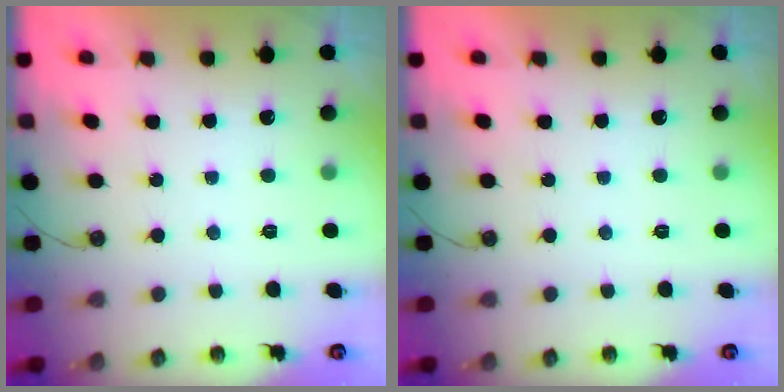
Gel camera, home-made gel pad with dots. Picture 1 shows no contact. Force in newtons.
{"total": 0.0}